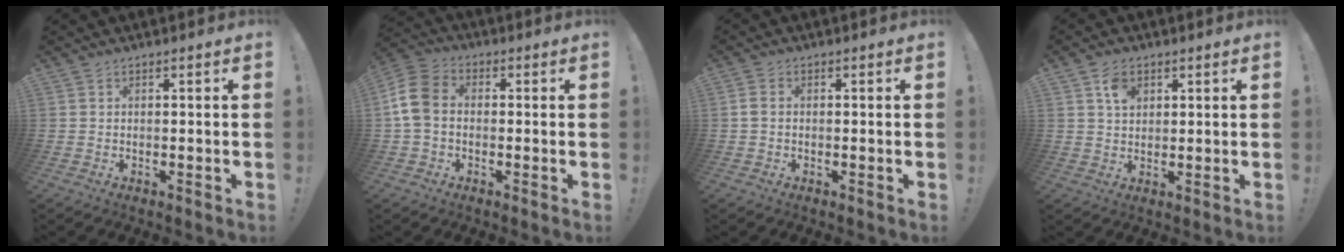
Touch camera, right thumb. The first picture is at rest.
{"total": 10.1, "force": [0.1, 7.4, 7.0], "torque": [-0.152, 0.016, 0.006]}
{"total": 1.9, "force": [-0.1, 1.3, 1.3], "torque": [-0.025, 0.007, -0.001]}
{"total": 4.7, "force": [2.2, 3.4, 2.5], "torque": [-0.033, -0.006, 0.038]}